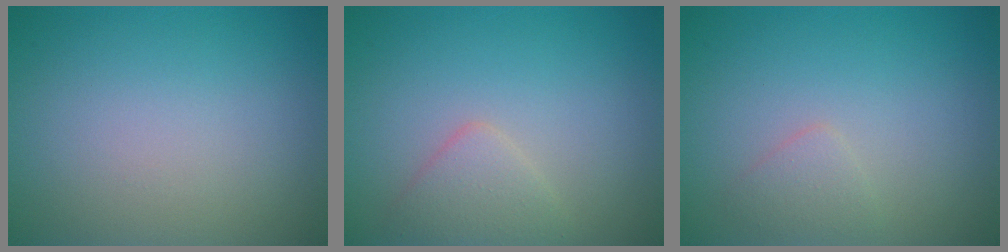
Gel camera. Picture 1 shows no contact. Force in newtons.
{"total": 2.1, "press": 2.1, "slide": 0.2}
{"total": 1.2, "press": 1.2, "slide": 0.0}